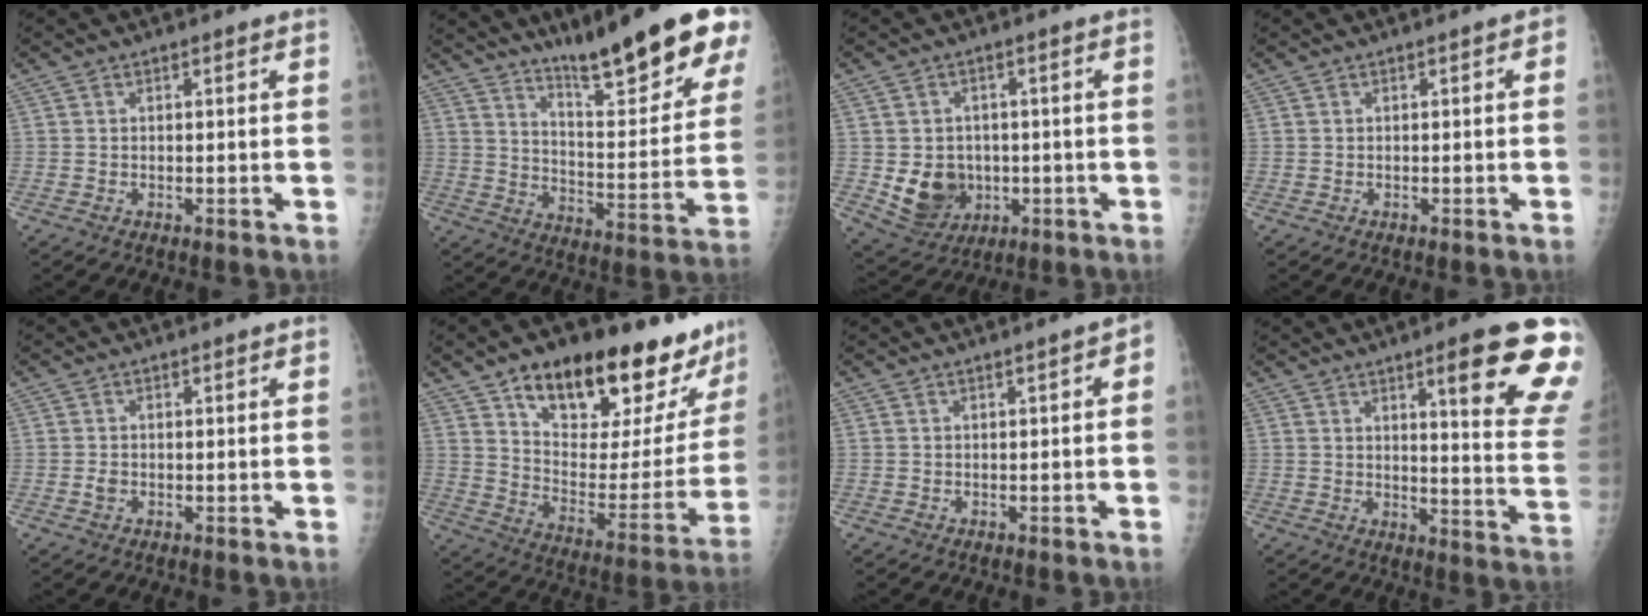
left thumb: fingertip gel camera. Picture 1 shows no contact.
{"total": 22.1, "force": [15.6, 3.6, 15.2], "torque": [-0.194, -0.085, 0.240]}
{"total": 9.0, "force": [-1.1, 7.8, 4.4], "torque": [-0.037, 0.000, -0.002]}
{"total": 1.0, "force": [0.0, 0.4, 0.9], "torque": [-0.004, 0.004, -0.003]}
{"total": 1.0, "force": [-0.3, 0.8, 0.6], "torque": [-0.007, 0.001, -0.005]}
{"total": 27.6, "force": [18.9, 9.9, 17.5], "torque": [-0.212, -0.073, 0.282]}
{"total": 1.9, "force": [0.1, 0.7, 1.7], "torque": [-0.012, 0.010, -0.005]}
{"total": 18.4, "force": [9.9, 2.7, 15.2], "torque": [-0.166, -0.050, 0.122]}